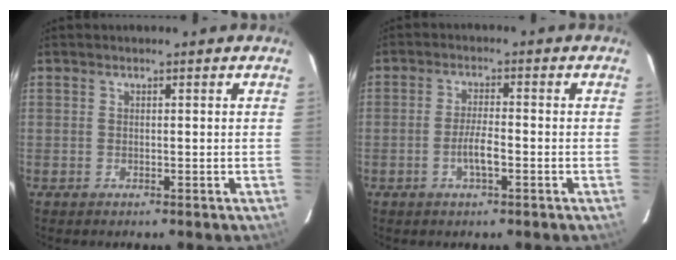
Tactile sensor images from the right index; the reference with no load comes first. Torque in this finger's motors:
{"motor_torque": [1.13, -0.33, 0.56, 0.13]}